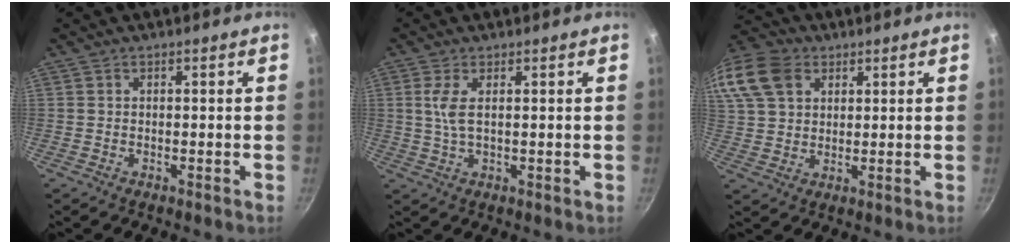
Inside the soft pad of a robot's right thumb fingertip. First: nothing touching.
{"total": 3.8, "force": [1.1, 1.2, 3.5], "torque": [-0.079, 0.000, 0.025]}
{"total": 19.3, "force": [8.3, 14.2, 10.2], "torque": [-0.243, 0.034, 0.156]}